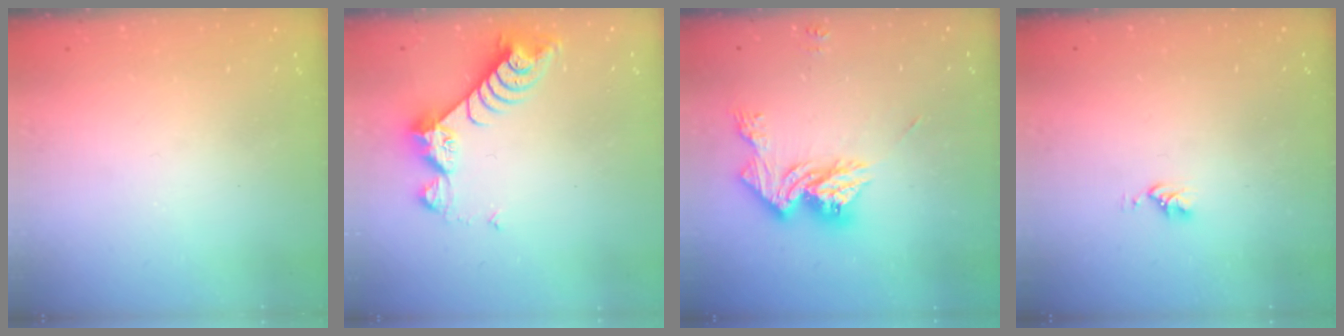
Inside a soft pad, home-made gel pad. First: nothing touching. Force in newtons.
{"total": 8.6, "press": 8.5, "slide": 0.7}
{"total": 14.0, "press": 13.9, "slide": 1.2}
{"total": 3.0, "press": 3.0, "slide": 0.4}